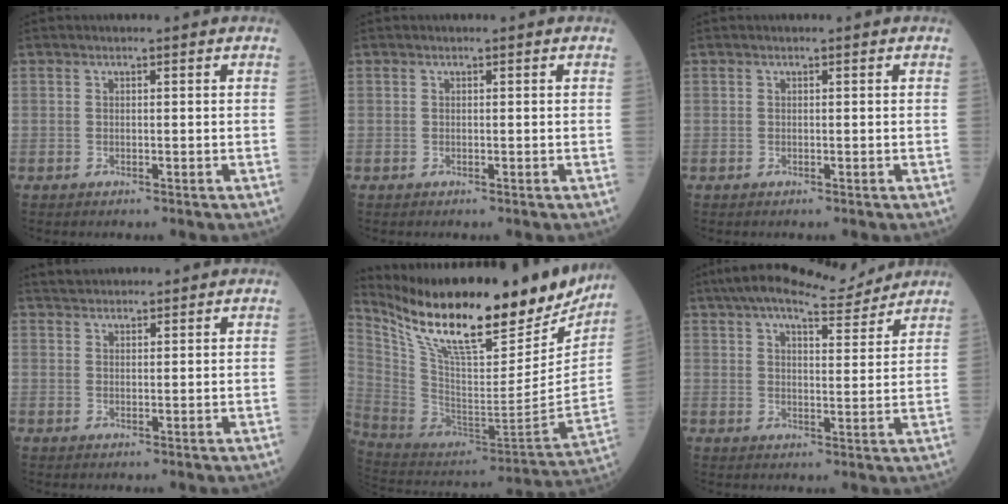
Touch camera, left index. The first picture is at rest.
{"total": 0.0}
{"total": 0.0}
{"total": 3.6, "force": [3.5, 0.8, 0.8], "torque": [-0.012, 0.031, 0.061]}
{"total": 29.5, "force": [22.5, 7.6, 17.5], "torque": [-0.299, -0.020, 0.349]}
{"total": 11.7, "force": [10.5, 1.7, 4.9], "torque": [-0.079, 0.011, 0.150]}